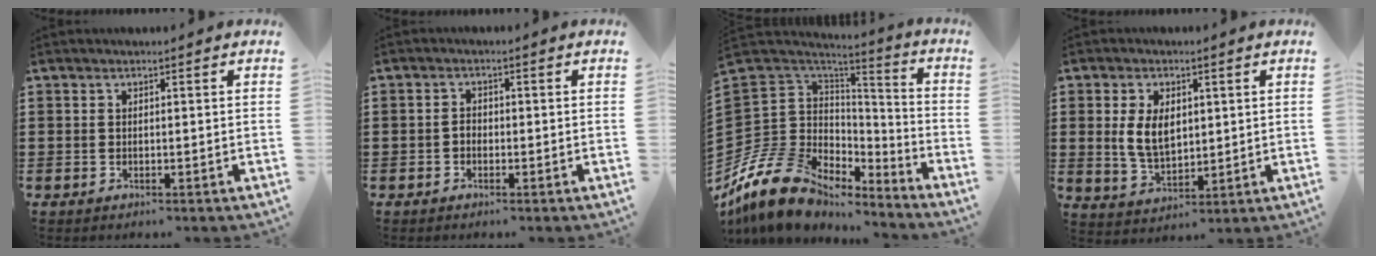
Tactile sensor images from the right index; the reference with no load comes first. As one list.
[{"total": 1.2, "force": [-0.6, 0.9, 0.7], "torque": [-0.016, 0.001, -0.012]}, {"total": 13.7, "force": [-8.5, 9.1, 5.6], "torque": [-0.159, 0.015, -0.158]}, {"total": 6.3, "force": [1.0, 3.8, 4.9], "torque": [-0.109, 0.003, 0.012]}]